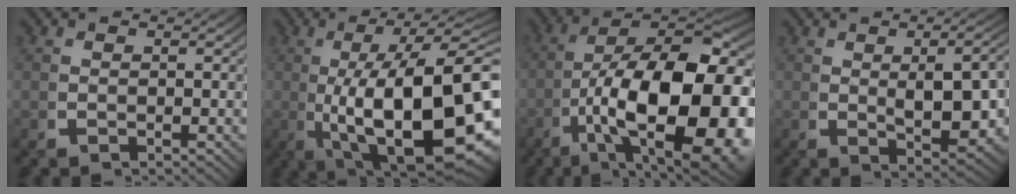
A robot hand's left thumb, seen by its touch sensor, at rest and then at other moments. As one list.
[{"total": 21.0, "force": [-2.8, 11.2, 17.5], "torque": [-0.321, -0.077, 0.012]}, {"total": 22.4, "force": [-2.1, 13.0, 18.0], "torque": [-0.307, -0.083, 0.012]}, {"total": 7.3, "force": [-0.2, 3.2, 6.5], "torque": [-0.100, -0.016, 0.016]}]